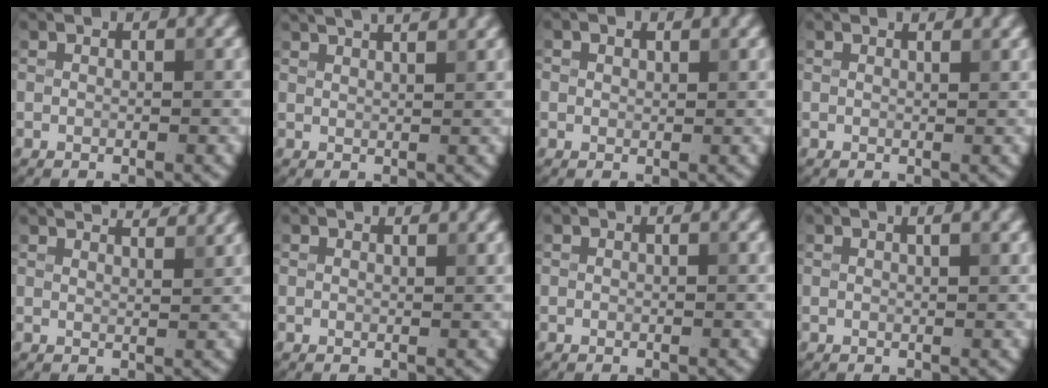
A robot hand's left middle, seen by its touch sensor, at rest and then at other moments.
{"total": 3.9, "force": [3.4, 0.7, 1.8], "torque": [-0.022, 0.021, 0.043]}
{"total": 1.7, "force": [1.0, 1.1, 0.8], "torque": [-0.016, 0.009, 0.002]}
{"total": 0.7, "force": [0.7, 0.1, 0.1], "torque": [-0.004, 0.000, 0.015]}
{"total": 3.9, "force": [3.7, 0.3, 1.2], "torque": [-0.022, 0.011, 0.046]}
{"total": 0.5, "force": [0.5, 0.1, 0.0], "torque": [-0.003, -0.001, 0.011]}
{"total": 0.0}
{"total": 1.1, "force": [0.8, 0.2, 0.8], "torque": [-0.012, 0.005, 0.018]}